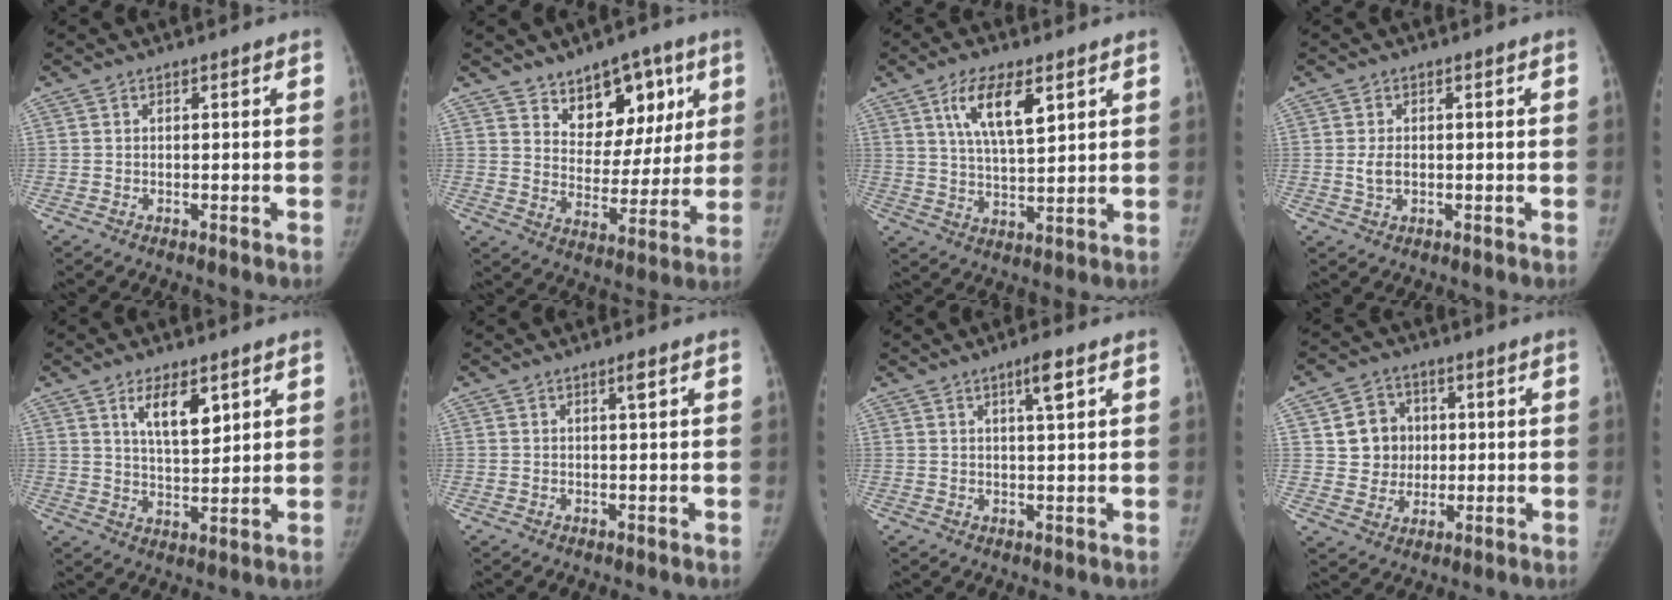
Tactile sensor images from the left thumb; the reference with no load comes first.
{"total": 12.8, "force": [7.1, 8.3, 6.7], "torque": [-0.046, -0.038, 0.114]}
{"total": 10.1, "force": [4.7, 3.7, 8.2], "torque": [-0.136, -0.020, 0.091]}
{"total": 2.8, "force": [-0.2, 1.9, 2.1], "torque": [-0.039, 0.002, -0.002]}
{"total": 8.3, "force": [4.1, 3.6, 6.2], "torque": [-0.085, -0.030, 0.074]}
{"total": 1.3, "force": [0.6, 0.1, 1.1], "torque": [-0.019, -0.001, 0.010]}
{"total": 3.8, "force": [1.9, 0.5, 3.2], "torque": [-0.052, -0.007, 0.031]}
{"total": 8.9, "force": [1.5, 8.3, 3.0], "torque": [-0.007, 0.001, 0.030]}